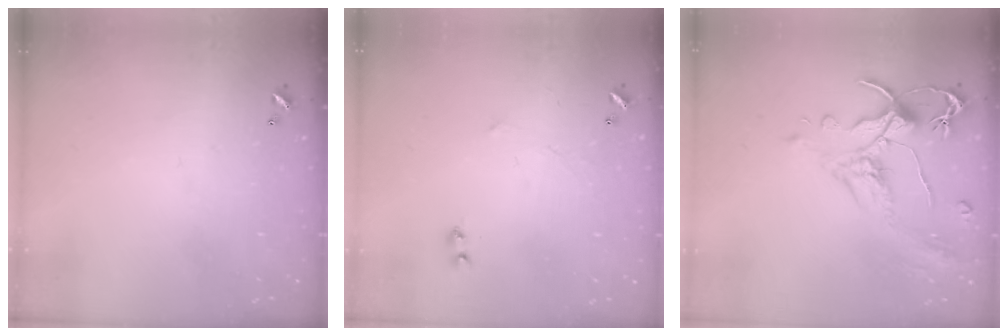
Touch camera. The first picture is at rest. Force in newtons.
{"total": 2.3, "press": 2.3, "slide": 0.3}
{"total": 1.6, "press": 1.1, "slide": 1.2}